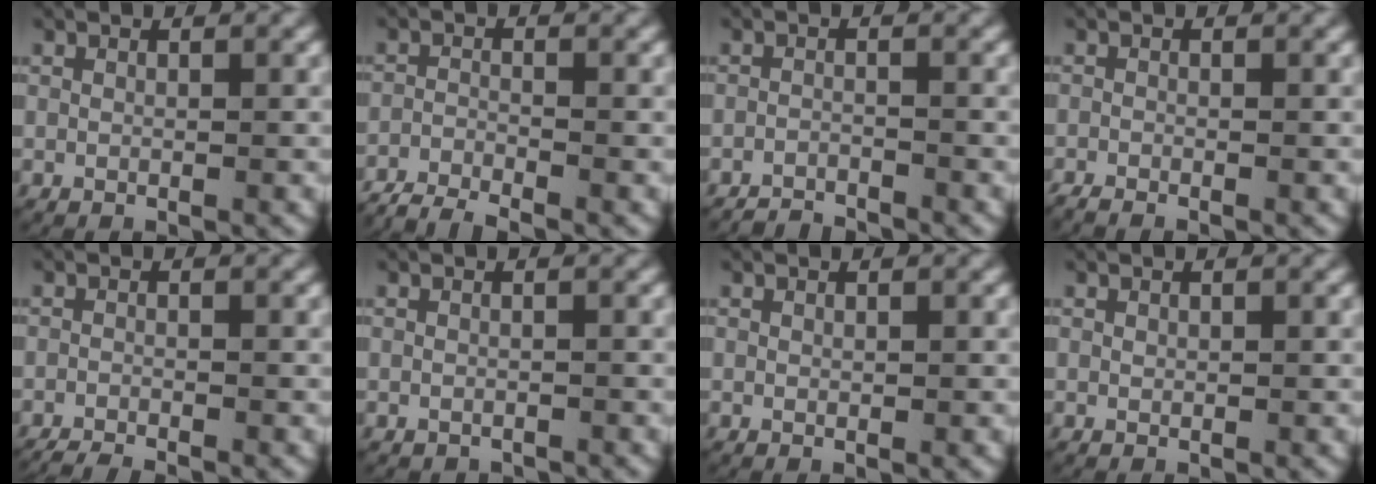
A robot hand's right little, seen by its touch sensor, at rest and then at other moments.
{"total": 5.0, "force": [-4.6, 1.6, 1.3], "torque": [-0.030, -0.019, -0.070]}
{"total": 3.1, "force": [-3.1, 0.7, 0.3], "torque": [-0.010, -0.014, -0.051]}
{"total": 1.6, "force": [-1.5, 0.5, 0.4], "torque": [-0.011, -0.008, -0.024]}
{"total": 3.6, "force": [-3.4, 0.9, 0.8], "torque": [-0.019, -0.014, -0.049]}
{"total": 0.8, "force": [-0.8, 0.3, -0.1], "torque": [-0.001, -0.004, -0.008]}
{"total": 0.0}
{"total": 0.0}